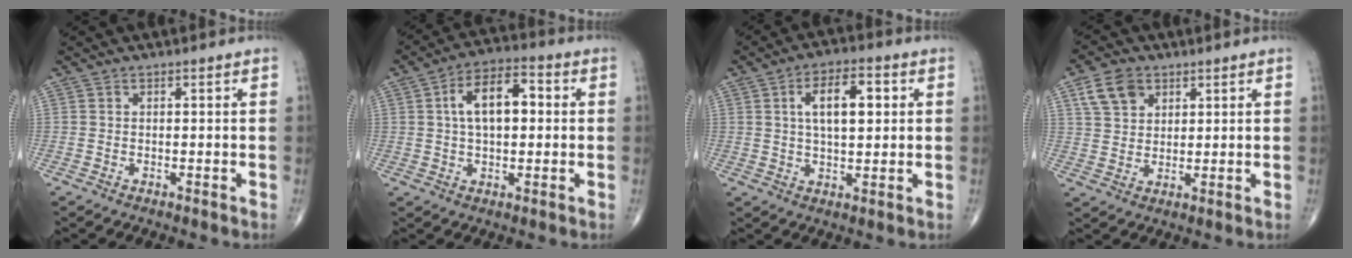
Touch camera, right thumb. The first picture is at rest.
{"total": 10.6, "force": [1.6, 5.6, 8.8], "torque": [-0.142, 0.018, 0.019]}
{"total": 9.4, "force": [2.3, 4.4, 8.0], "torque": [-0.119, 0.001, 0.033]}
{"total": 7.0, "force": [3.5, 5.0, 3.6], "torque": [-0.049, -0.009, 0.067]}